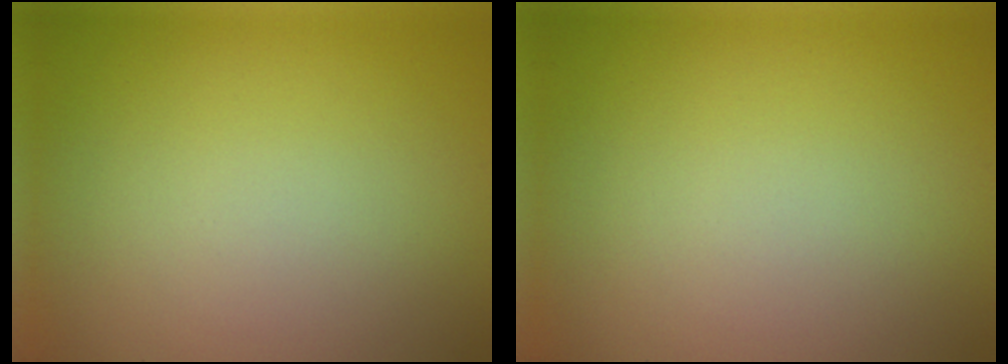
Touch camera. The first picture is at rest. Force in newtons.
{"total": 0.0}